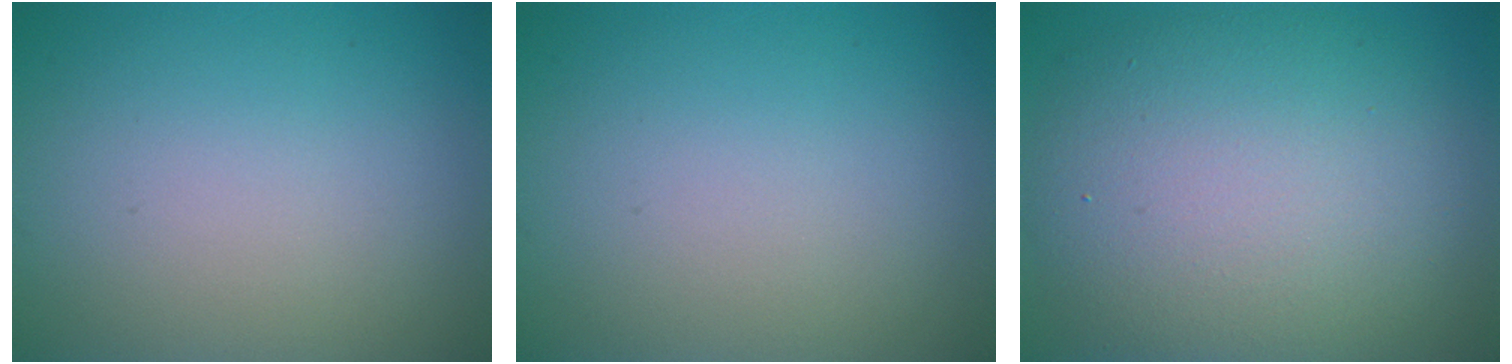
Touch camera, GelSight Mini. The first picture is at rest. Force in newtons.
{"total": 0.0}
{"total": 10.8, "press": 10.8, "slide": 0.4}